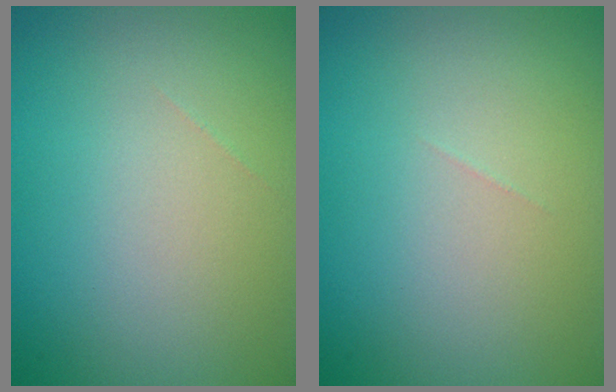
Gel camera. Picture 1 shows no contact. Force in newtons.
{"total": 0.0}